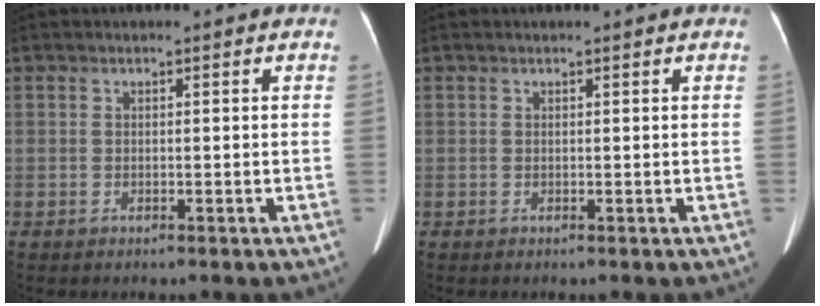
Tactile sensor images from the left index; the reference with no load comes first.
{"total": 0.7, "force": [0.6, 0.0, 0.3], "torque": [-0.004, 0.008, 0.008]}